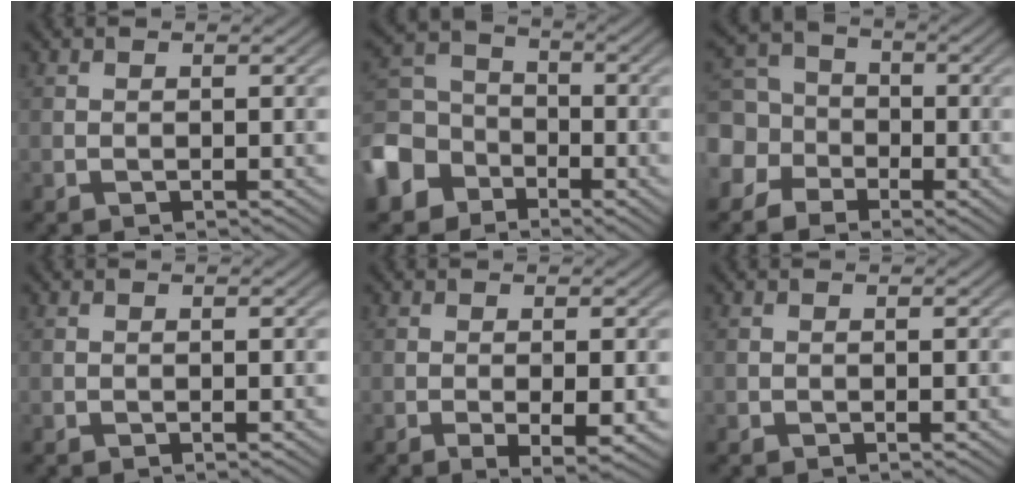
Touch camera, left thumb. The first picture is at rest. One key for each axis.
{"total": 9.6, "fx": -4.9, "fy": 7.3, "fz": 4.0, "tx": -0.120, "ty": -0.015, "tz": -0.116}
{"total": 6.9, "fx": -2.0, "fy": 6.0, "fz": 2.9, "tx": -0.063, "ty": -0.009, "tz": -0.059}
{"total": 0.0}
{"total": 3.4, "fx": -0.9, "fy": 0.7, "fz": 3.2, "tx": -0.060, "ty": -0.005, "tz": -0.011}
{"total": 0.6, "fx": -0.2, "fy": 0.3, "fz": 0.5, "tx": -0.007, "ty": -0.001, "tz": -0.003}